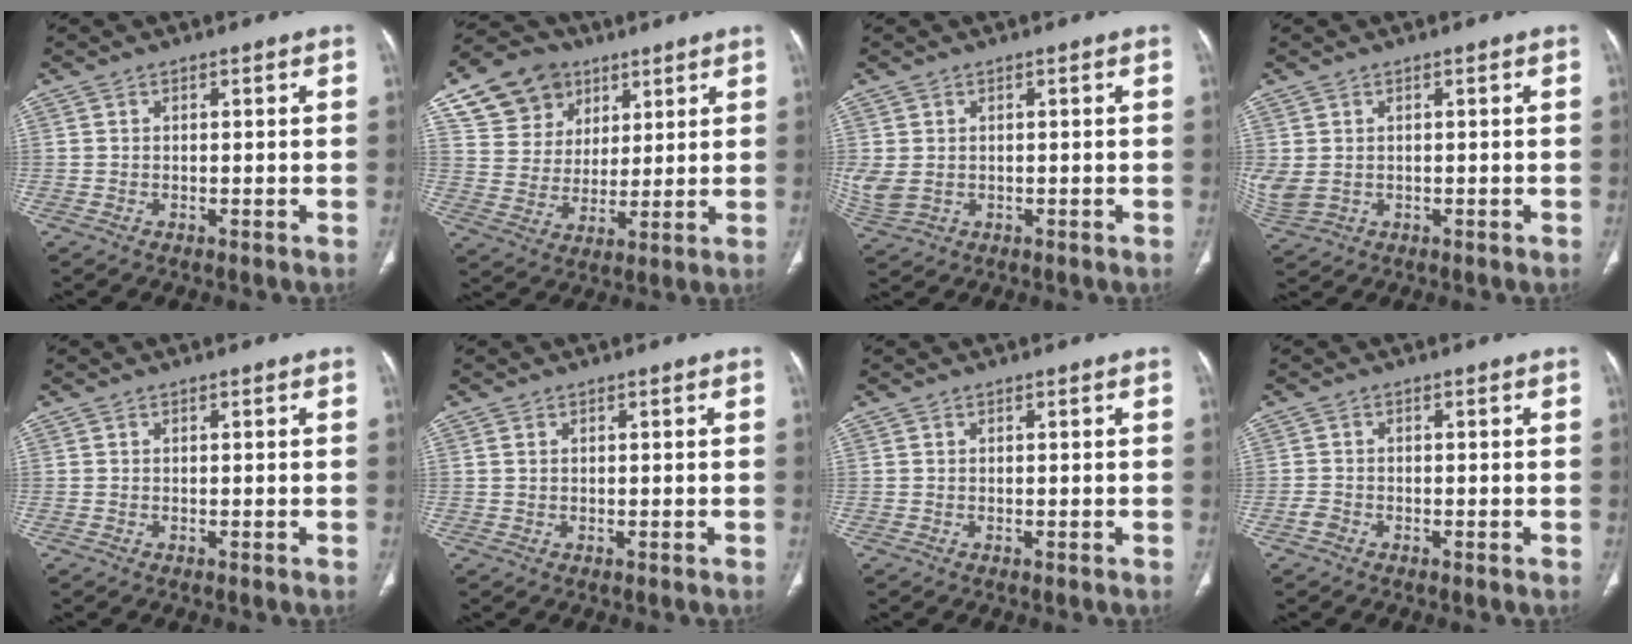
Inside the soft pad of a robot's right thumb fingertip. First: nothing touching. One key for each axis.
{"total": 13.6, "fx": 7.3, "fy": 10.6, "fz": 4.4, "tx": -0.052, "ty": -0.015, "tz": 0.137}
{"total": 4.8, "fx": 0.0, "fy": 3.6, "fz": 3.2, "tx": -0.083, "ty": -0.003, "tz": 0.010}
{"total": 5.0, "fx": 0.0, "fy": 3.7, "fz": 3.3, "tx": -0.090, "ty": -0.002, "tz": 0.013}
{"total": 0.0}
{"total": 0.6, "fx": 0.2, "fy": 0.4, "fz": 0.4, "tx": -0.007, "ty": 0.002, "tz": 0.005}
{"total": 0.0}
{"total": 1.5, "fx": -1.0, "fy": 0.8, "fz": 0.7, "tx": -0.012, "ty": 0.002, "tz": -0.025}